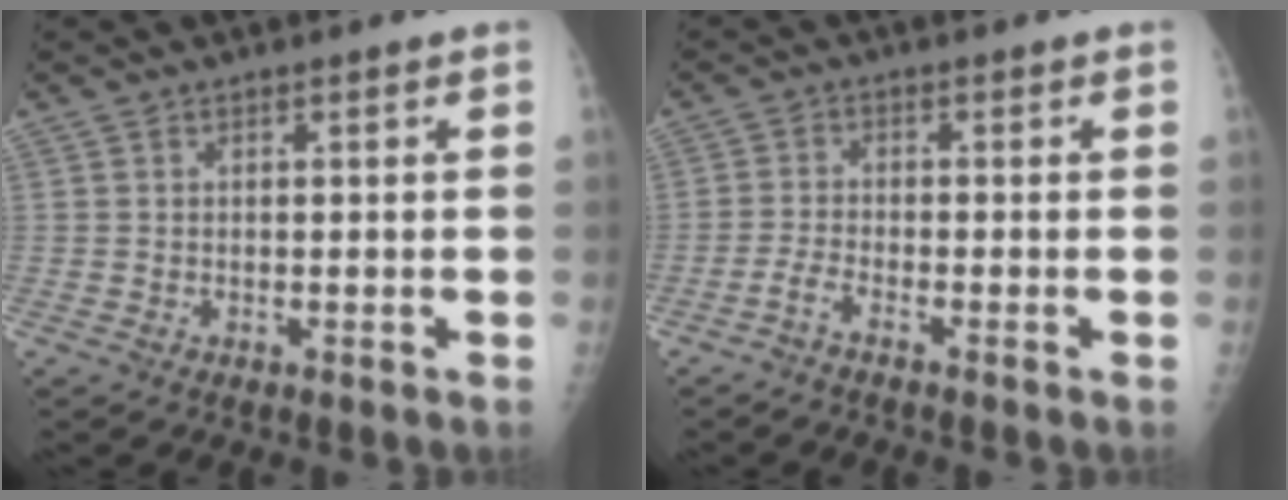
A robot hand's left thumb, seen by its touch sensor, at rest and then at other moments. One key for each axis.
{"total": 2.3, "fx": -1.8, "fy": 0.2, "fz": 1.4, "tx": -0.041, "ty": 0.007, "tz": -0.042}